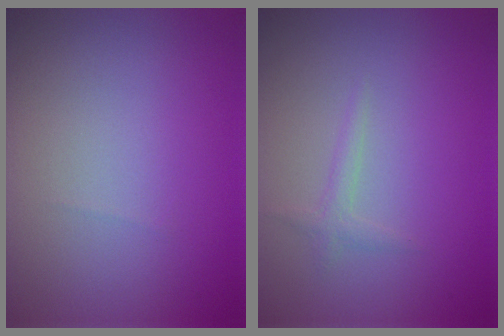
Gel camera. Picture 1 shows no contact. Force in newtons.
{"total": 1.0, "press": 1.0, "slide": 0.0}